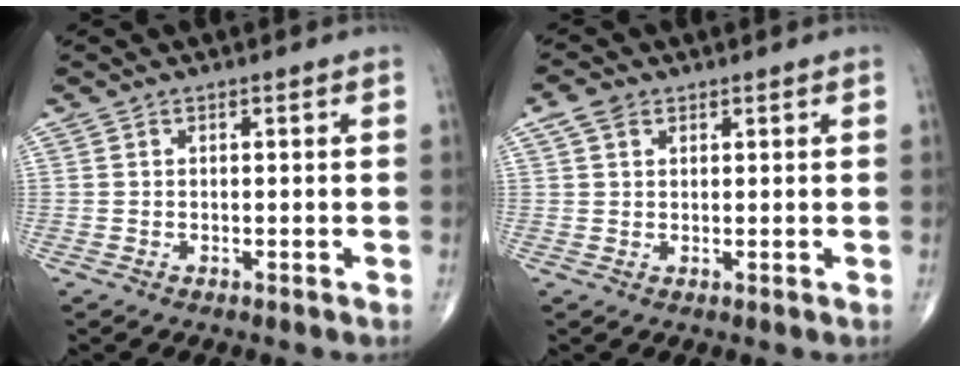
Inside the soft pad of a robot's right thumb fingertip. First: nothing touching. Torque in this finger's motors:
{"motor_torque": [-0.33, 0.30, 0.18, 0.10, 0.06]}